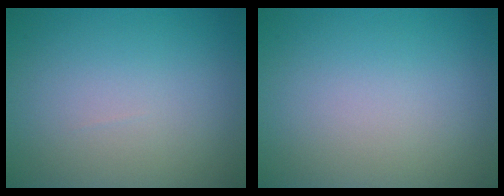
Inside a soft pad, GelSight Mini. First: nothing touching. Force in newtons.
{"total": 0.0}